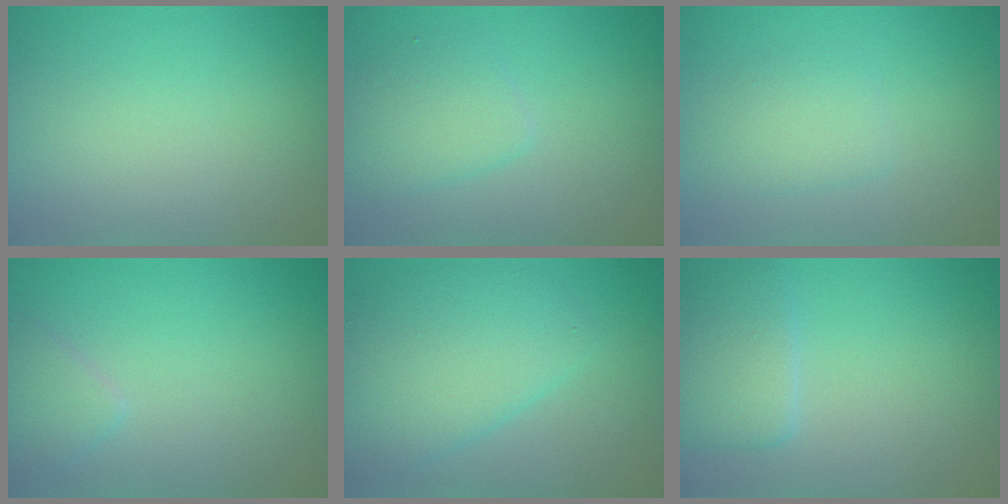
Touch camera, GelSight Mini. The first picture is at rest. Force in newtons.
{"total": 2.7, "press": 2.7, "slide": 0.2}
{"total": 2.1, "press": 2.1, "slide": 0.1}
{"total": 1.6, "press": 1.6, "slide": 0.1}
{"total": 6.1, "press": 6.1, "slide": 0.1}
{"total": 3.4, "press": 3.4, "slide": 0.4}